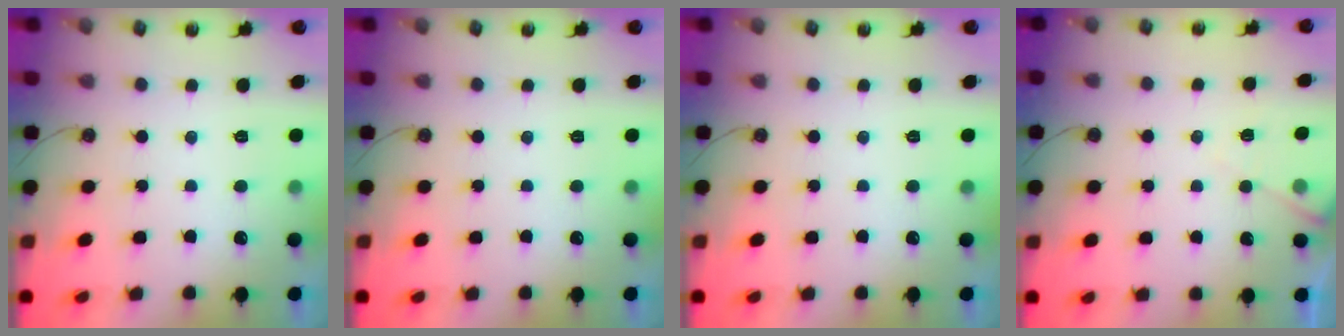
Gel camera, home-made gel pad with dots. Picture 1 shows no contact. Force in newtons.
{"total": 0.0}
{"total": 0.0}
{"total": 7.0, "press": 6.9, "slide": 0.6}